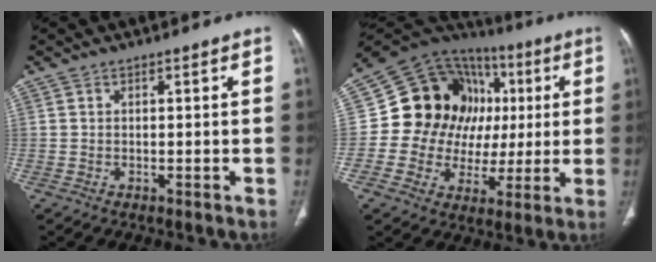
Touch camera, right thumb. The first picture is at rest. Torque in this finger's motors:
{"motor_torque": [0.88, 2.60, 0.86, -0.77, 0.03]}